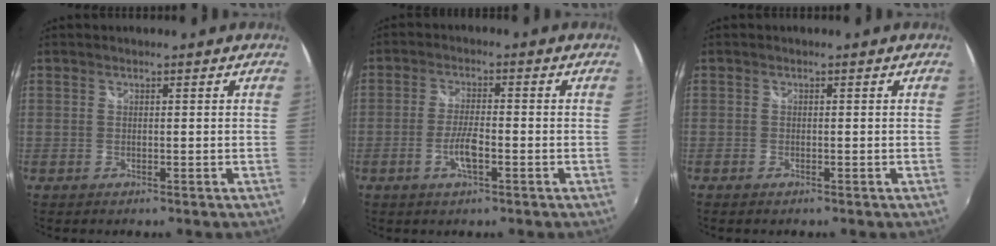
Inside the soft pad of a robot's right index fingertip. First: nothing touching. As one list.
[{"total": 4.7, "force": [-2.0, 1.2, 4.1], "torque": [-0.088, -0.001, -0.038]}, {"total": 0.8, "force": [-0.7, 0.3, 0.3], "torque": [-0.006, -0.004, -0.015]}]